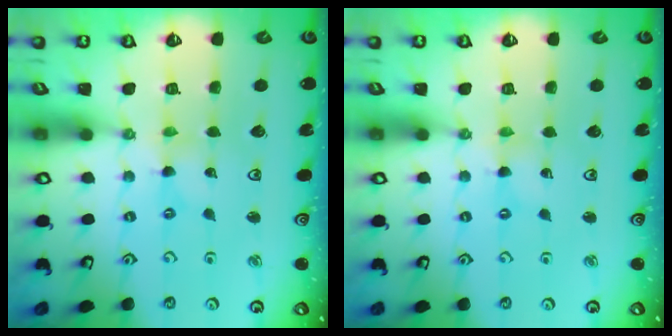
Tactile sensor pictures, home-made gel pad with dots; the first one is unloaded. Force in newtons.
{"total": 0.0}